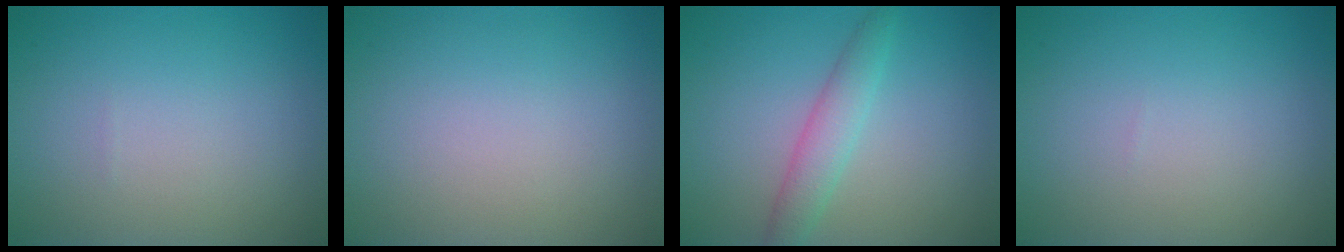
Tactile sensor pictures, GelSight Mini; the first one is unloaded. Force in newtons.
{"total": 0.0}
{"total": 2.7, "press": 2.7, "slide": 0.1}
{"total": 0.0}